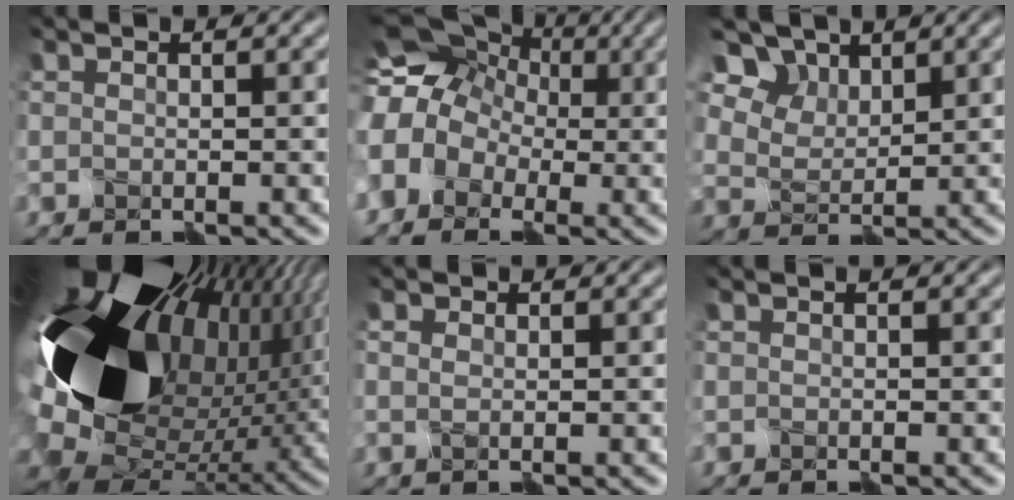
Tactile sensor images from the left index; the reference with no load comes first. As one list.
[{"total": 7.8, "force": [-0.5, 6.6, 4.2], "torque": [-0.082, 0.015, -0.034]}, {"total": 11.4, "force": [8.0, 6.5, 5.0], "torque": [-0.147, 0.017, 0.151]}, {"total": 19.2, "force": [3.5, 12.1, 14.4], "torque": [-0.290, -0.037, 0.089]}, {"total": 0.7, "force": [0.5, 0.2, 0.3], "torque": [-0.012, 0.002, 0.008]}, {"total": 0.0}]